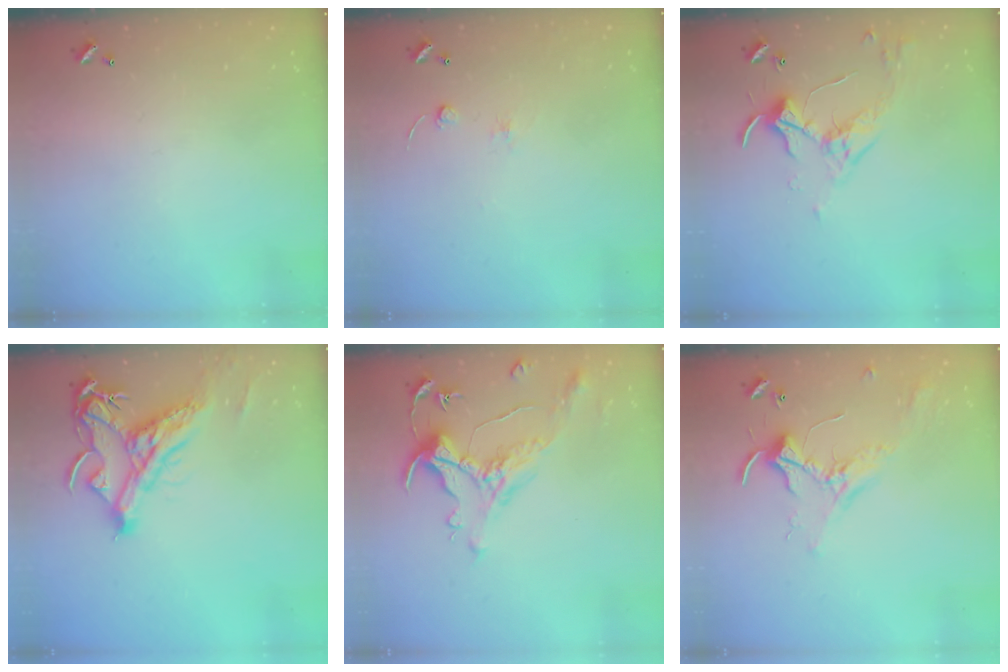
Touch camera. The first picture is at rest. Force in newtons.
{"total": 2.5, "press": 2.4, "slide": 0.8}
{"total": 3.5, "press": 3.4, "slide": 0.7}
{"total": 8.6, "press": 8.4, "slide": 1.8}
{"total": 0.9, "press": 0.2, "slide": 0.9}
{"total": 2.1, "press": 2.1, "slide": 0.5}